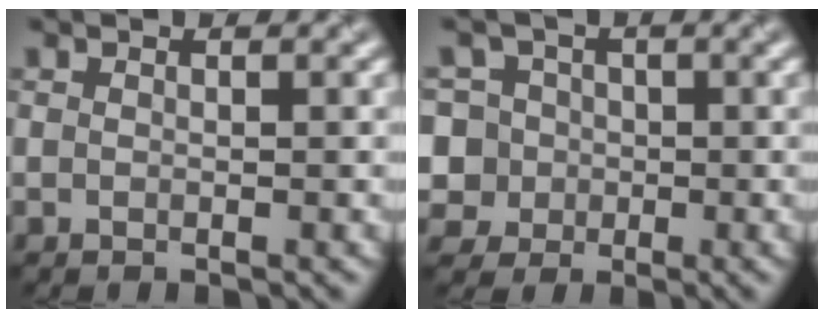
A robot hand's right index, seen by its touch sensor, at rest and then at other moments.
{"total": 7.7, "force": [-0.1, 7.2, 2.7], "torque": [-0.045, 0.030, -0.033]}